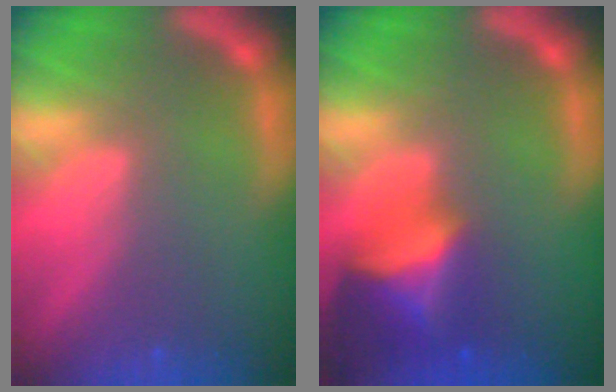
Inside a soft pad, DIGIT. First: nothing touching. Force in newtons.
{"total": 6.4}